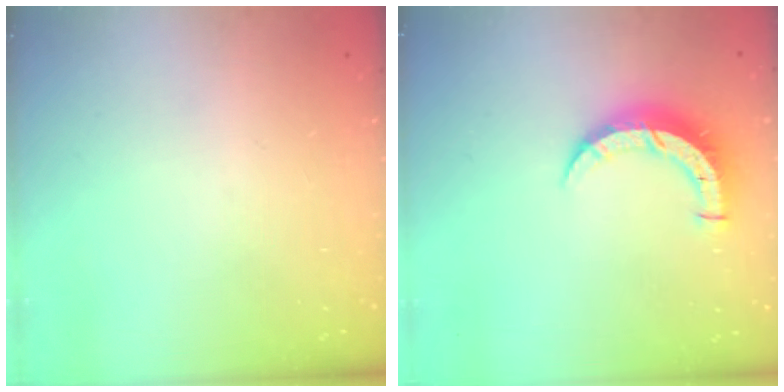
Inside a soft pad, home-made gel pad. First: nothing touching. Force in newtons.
{"total": 7.9, "press": 7.8, "slide": 0.8}